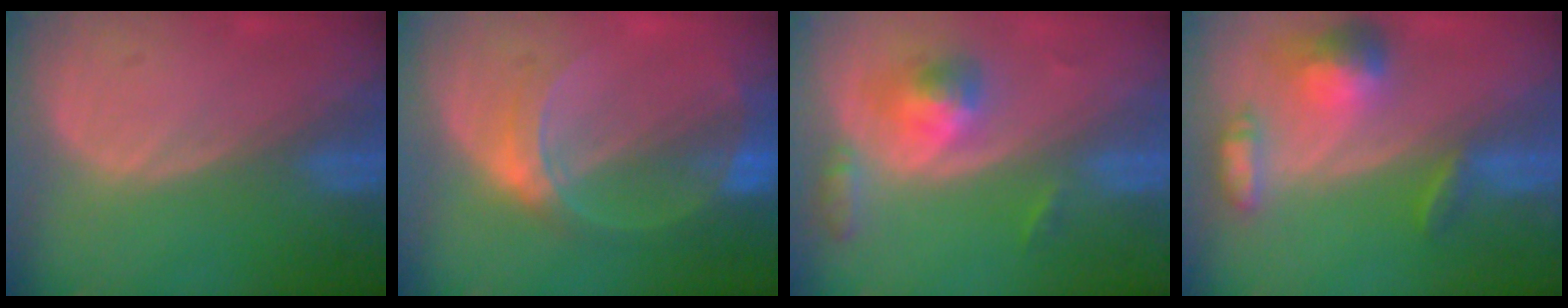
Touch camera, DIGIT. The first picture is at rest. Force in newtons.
{"total": 6.8, "press": 5.9, "slide": 3.2}
{"total": 5.2, "press": 4.9, "slide": 1.8}
{"total": 7.0, "press": 6.5, "slide": 2.6}